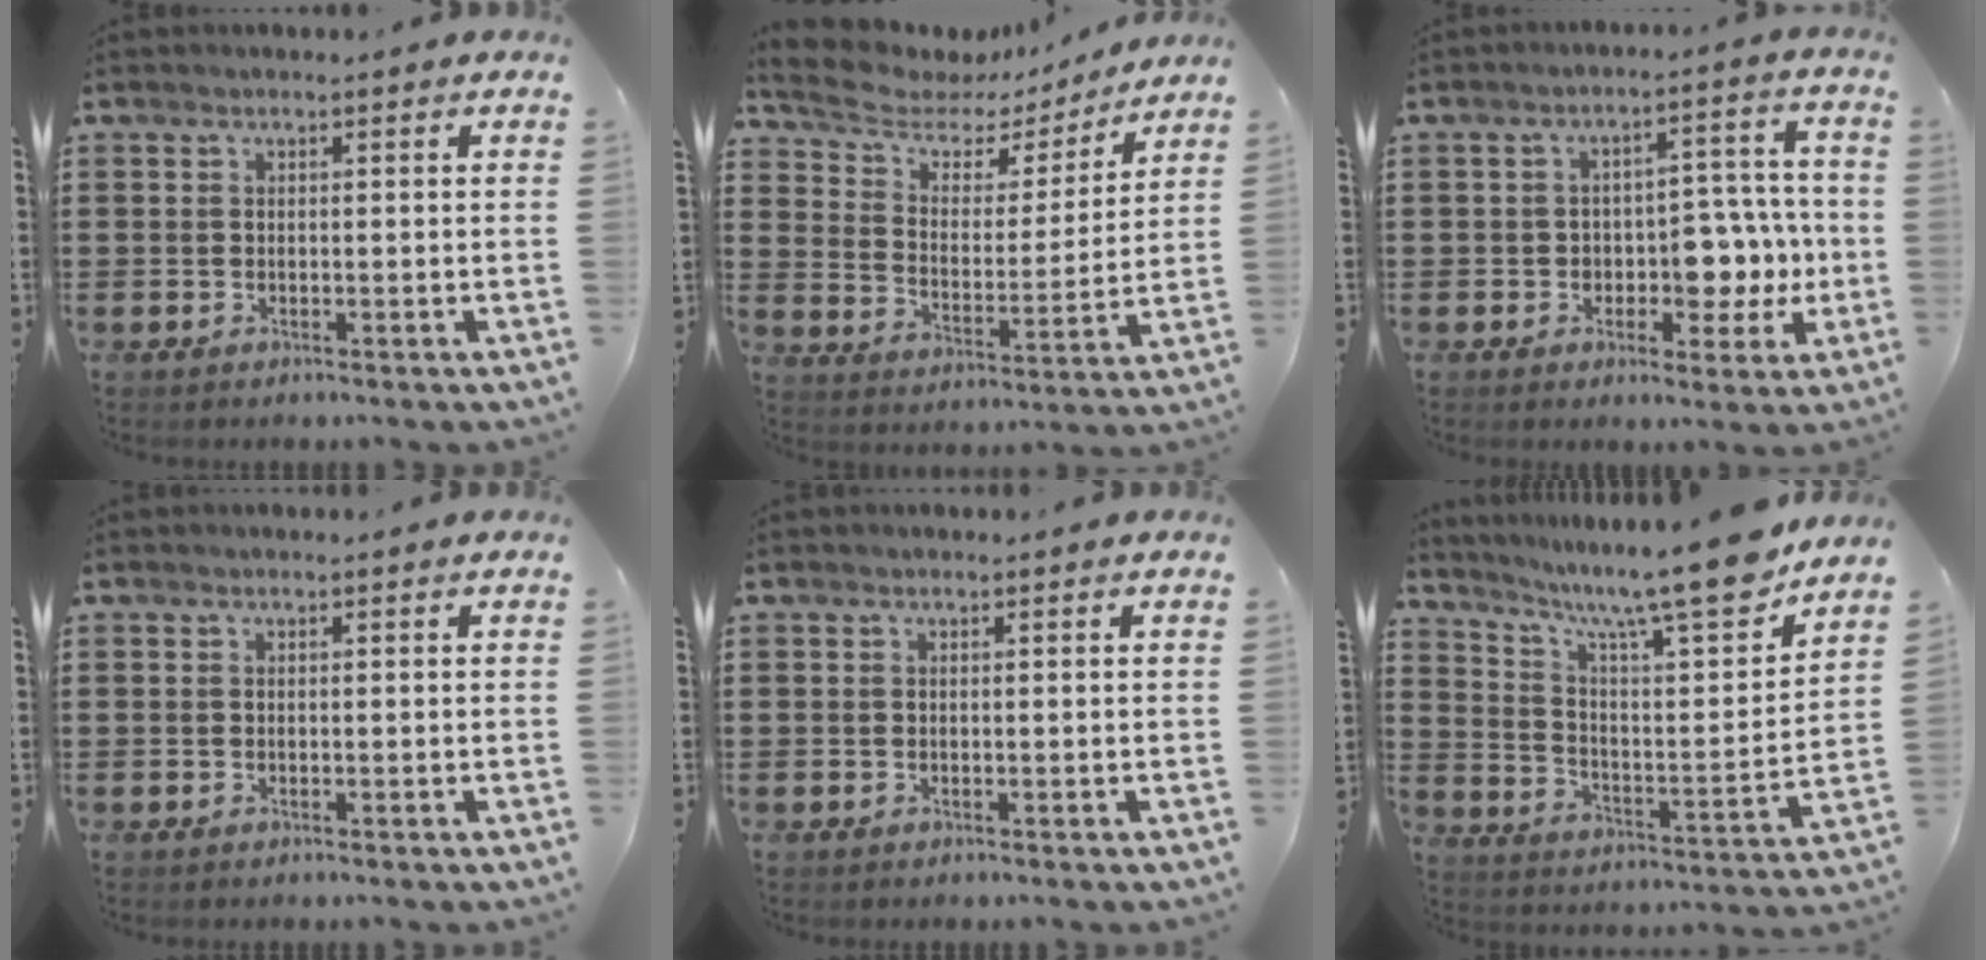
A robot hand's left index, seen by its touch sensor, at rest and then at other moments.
{"total": 5.7, "force": [4.7, 2.9, 1.4], "torque": [-0.061, -0.027, 0.078]}
{"total": 6.8, "force": [-1.4, 5.0, 4.5], "torque": [-0.075, 0.009, -0.027]}
{"total": 0.0}
{"total": 0.0}
{"total": 12.8, "force": [10.5, 0.9, 7.2], "torque": [-0.143, -0.070, 0.169]}